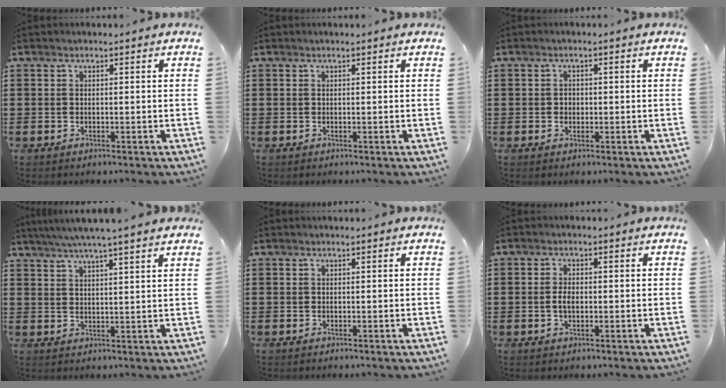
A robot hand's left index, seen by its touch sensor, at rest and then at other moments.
{"total": 0.0}
{"total": 1.1, "force": [0.0, 1.0, 0.6], "torque": [-0.014, 0.006, -0.002]}
{"total": 4.5, "force": [3.9, -0.6, 2.2], "torque": [-0.054, -0.013, 0.068]}
{"total": 0.0}
{"total": 2.3, "force": [-0.2, 1.2, 2.0], "torque": [-0.047, -0.001, -0.006]}